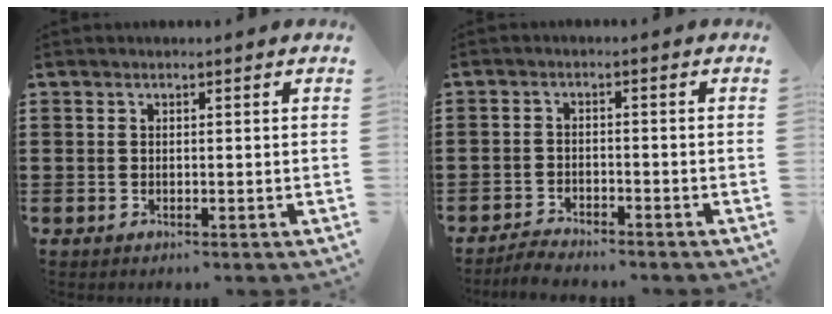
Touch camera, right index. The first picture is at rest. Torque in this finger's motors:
{"motor_torque": [-0.27, 0.29, 0.04, -0.02]}